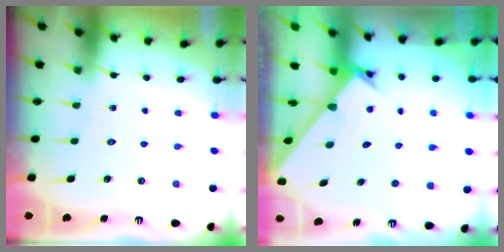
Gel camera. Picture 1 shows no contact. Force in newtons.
{"total": 1.8, "press": 1.8, "slide": 0.1}